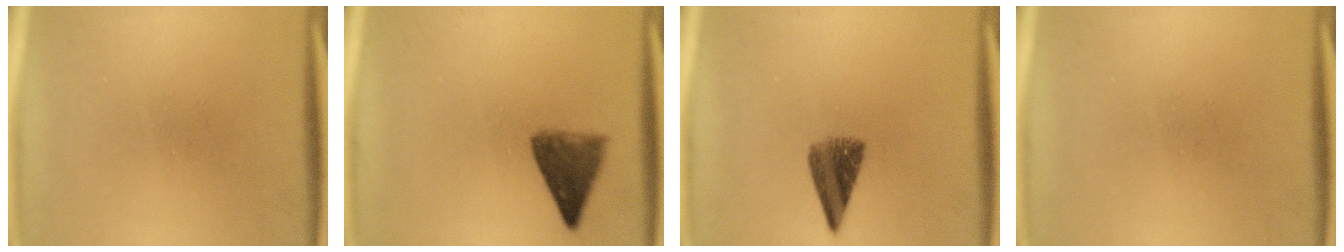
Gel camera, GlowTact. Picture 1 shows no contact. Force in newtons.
{"total": 5.4}
{"total": 5.6}
{"total": 0.0}